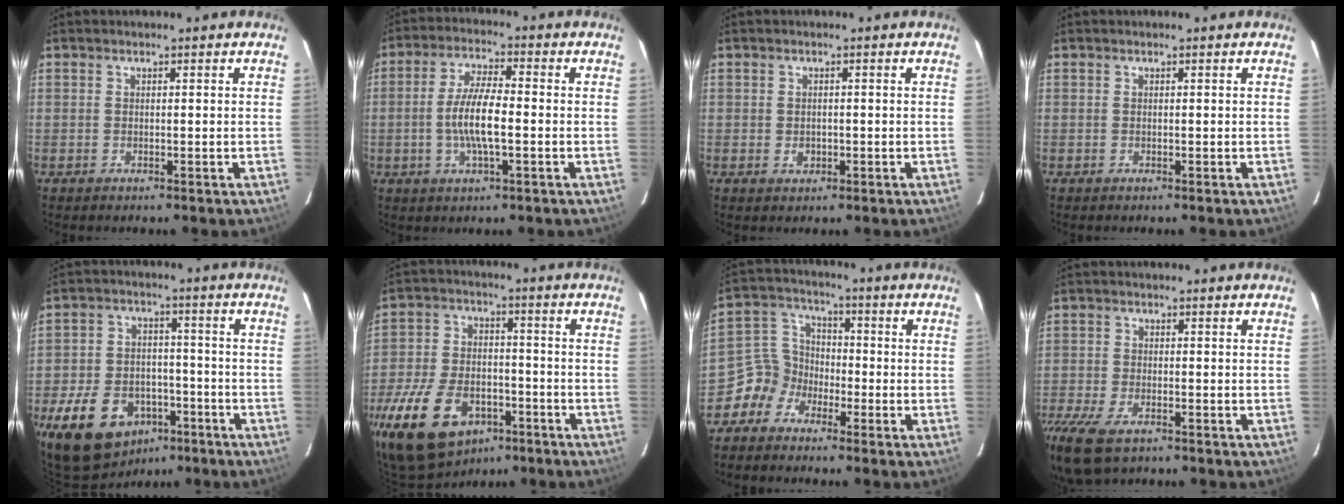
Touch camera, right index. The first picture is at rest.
{"total": 8.2, "force": [-1.5, 1.9, 7.8], "torque": [-0.153, 0.003, -0.030]}
{"total": 1.8, "force": [-0.4, 1.6, 0.7], "torque": [-0.011, 0.002, -0.003]}
{"total": 0.0}
{"total": 15.8, "force": [-8.9, 10.5, 7.7], "torque": [-0.188, 0.012, -0.125]}
{"total": 20.8, "force": [-11.6, 12.6, 11.9], "torque": [-0.277, -0.016, -0.188]}
{"total": 6.5, "force": [-4.1, 4.9, 0.8], "torque": [-0.019, 0.033, -0.096]}
{"total": 11.9, "force": [-8.1, 5.2, 7.0], "torque": [-0.180, -0.048, -0.151]}